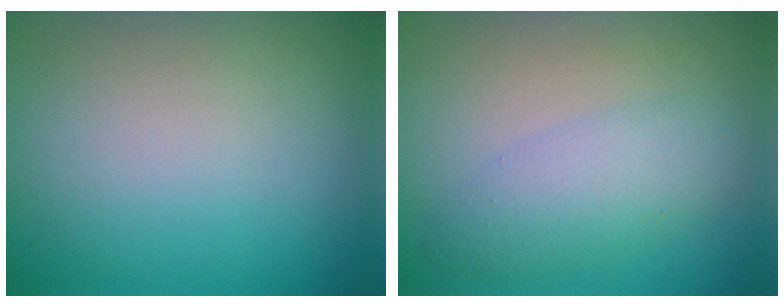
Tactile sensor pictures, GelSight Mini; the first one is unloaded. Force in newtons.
{"total": 3.5, "press": 3.5, "slide": 0.1}